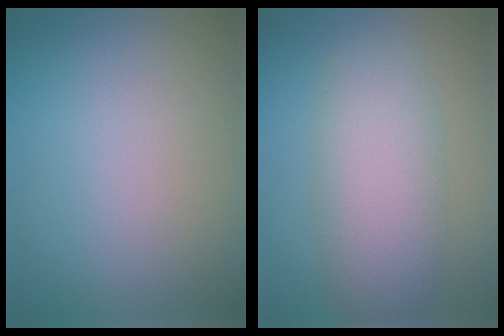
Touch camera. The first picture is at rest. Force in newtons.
{"total": 6.4, "press": 6.4, "slide": 0.5}